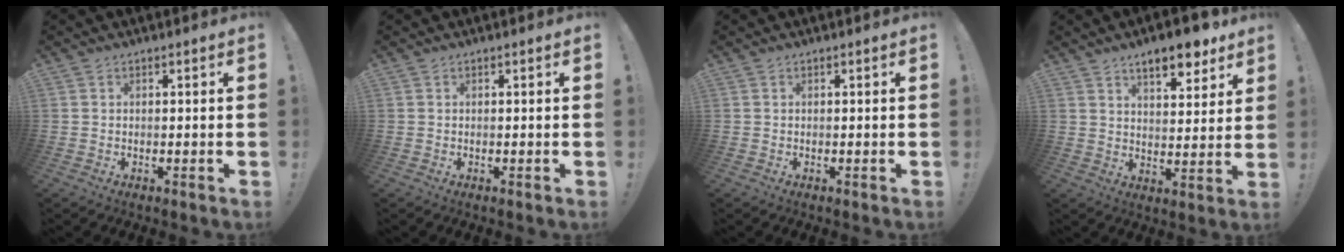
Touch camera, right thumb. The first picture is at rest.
{"total": 0.0}
{"total": 0.0}
{"total": 10.5, "force": [7.5, 3.3, 6.6], "torque": [-0.090, -0.044, 0.127]}